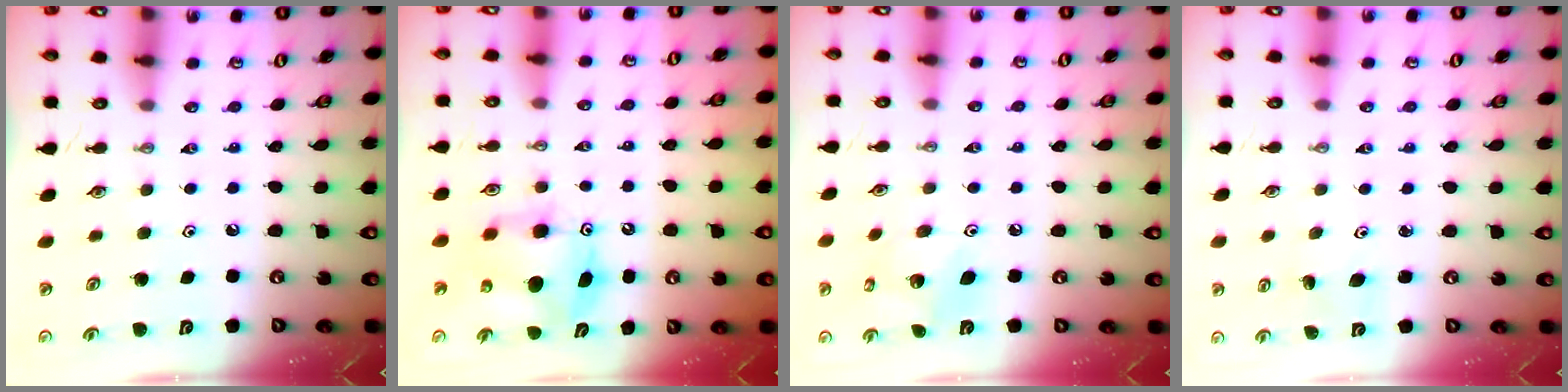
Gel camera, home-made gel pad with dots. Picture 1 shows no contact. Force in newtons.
{"total": 9.3, "press": 9.3, "slide": 0.6}
{"total": 7.8, "press": 7.7, "slide": 0.5}
{"total": 4.2, "press": 4.1, "slide": 0.5}